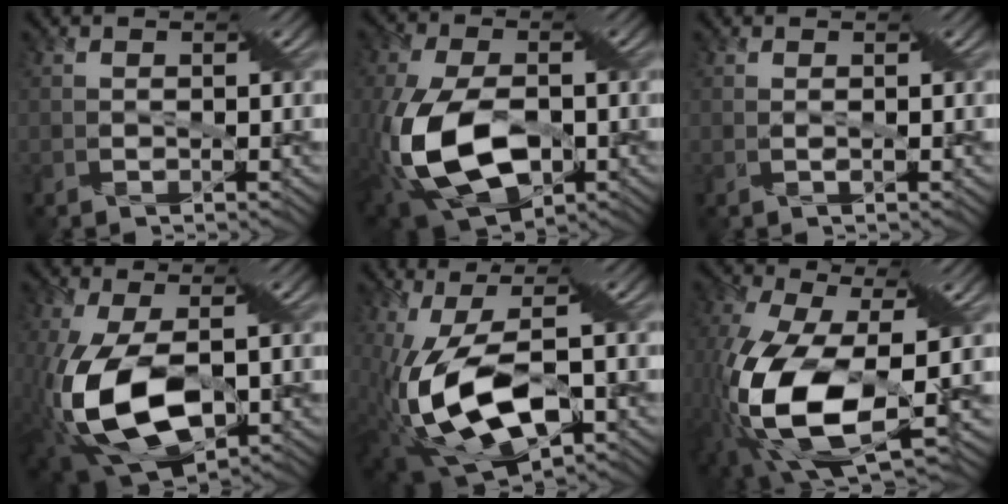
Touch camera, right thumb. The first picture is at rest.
{"total": 16.4, "force": [-4.0, 9.6, 12.7], "torque": [-0.306, -0.050, -0.061]}
{"total": 0.6, "force": [0.1, -0.3, 0.5], "torque": [-0.022, -0.004, 0.005]}
{"total": 14.7, "force": [-3.2, 7.9, 12.0], "torque": [-0.279, -0.043, -0.046]}
{"total": 14.4, "force": [-2.9, 6.6, 12.5], "torque": [-0.265, -0.028, -0.042]}
{"total": 14.8, "force": [-3.5, 6.5, 12.8], "torque": [-0.340, -0.042, -0.057]}